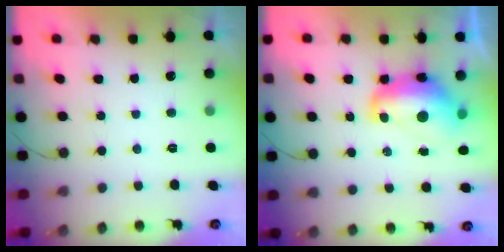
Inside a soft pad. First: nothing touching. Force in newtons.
{"total": 13.7, "press": 13.6, "slide": 1.6}